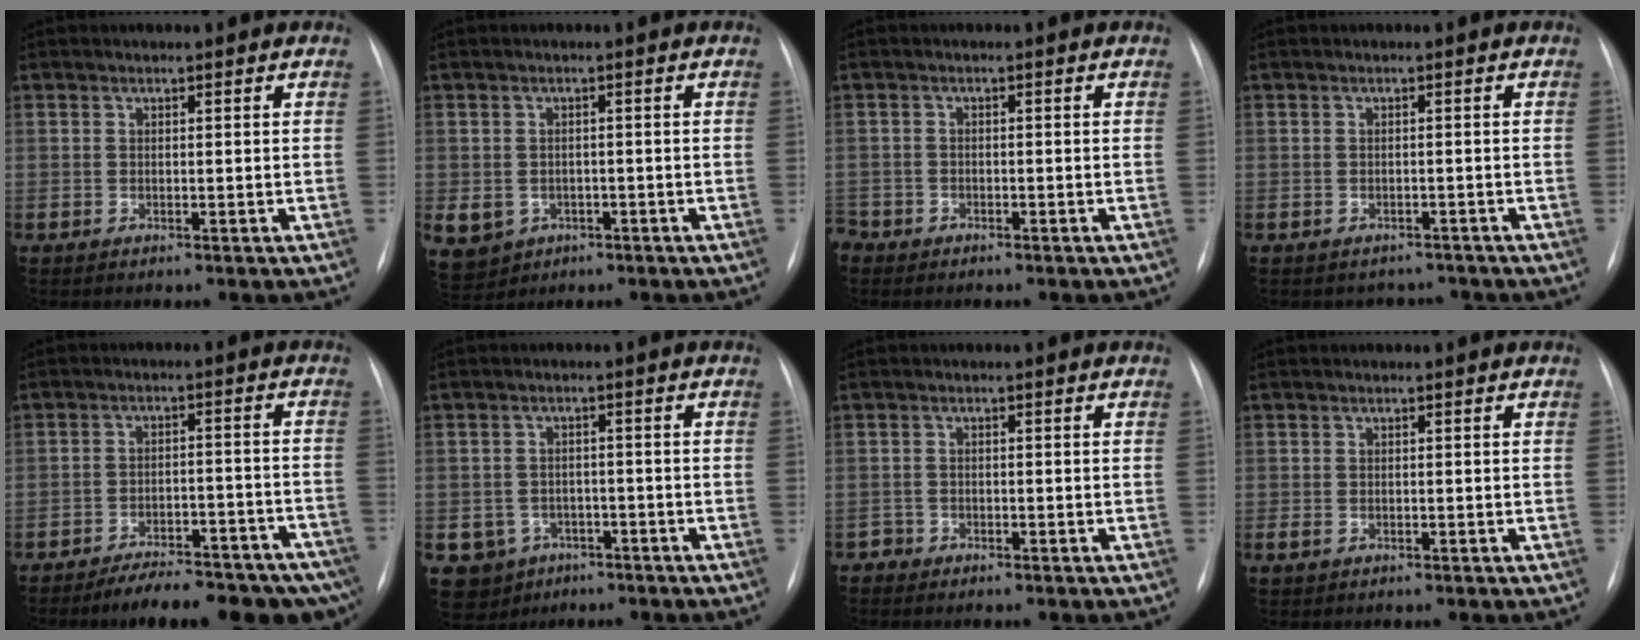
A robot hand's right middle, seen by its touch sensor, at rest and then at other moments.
{"total": 11.7, "force": [-4.3, 10.1, 4.2], "torque": [-0.130, 0.005, -0.049]}
{"total": 3.5, "force": [-2.6, 2.3, 0.3], "torque": [-0.006, 0.003, -0.051]}
{"total": 2.6, "force": [-2.2, 1.3, -0.5], "torque": [0.004, 0.011, -0.029]}
{"total": 17.2, "force": [-13.8, 4.7, 9.1], "torque": [-0.072, 0.019, -0.182]}
{"total": 6.6, "force": [-3.3, 5.6, 1.0], "torque": [-0.021, 0.008, -0.041]}
{"total": 1.2, "force": [-0.9, 0.8, -0.3], "torque": [0.005, 0.005, -0.022]}
{"total": 1.0, "force": [-0.3, 0.7, 0.6], "torque": [-0.012, 0.001, -0.002]}